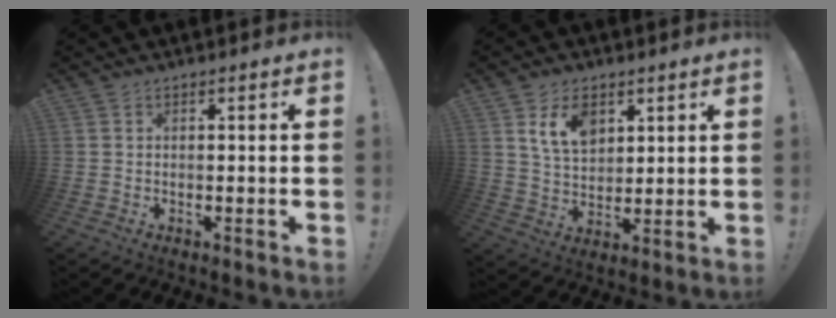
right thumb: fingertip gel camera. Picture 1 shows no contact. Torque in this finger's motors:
{"motor_torque": [0.94, 0.89, 0.86, 0.17, 0.01]}